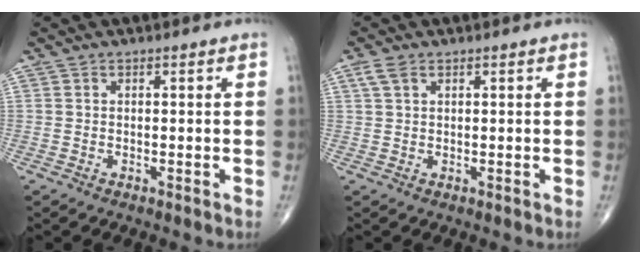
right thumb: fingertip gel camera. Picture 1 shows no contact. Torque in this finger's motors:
{"motor_torque": [-0.04, 0.80, 0.46, 0.45, 0.01]}